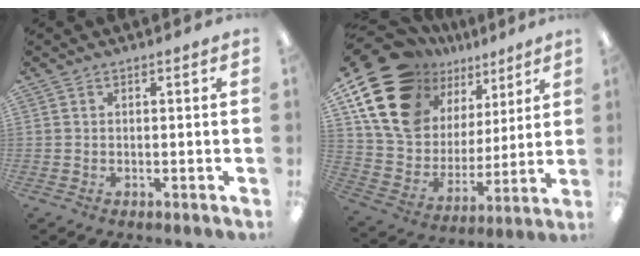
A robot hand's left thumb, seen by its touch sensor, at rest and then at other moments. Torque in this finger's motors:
{"motor_torque": [1.96, 2.07, 1.42, -1.35, 0.43]}